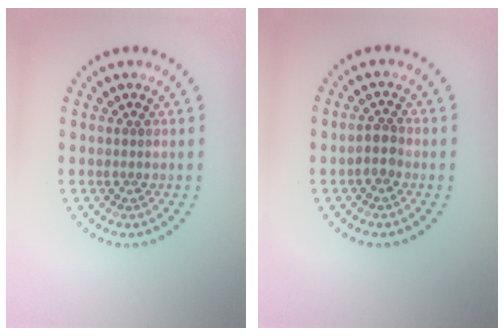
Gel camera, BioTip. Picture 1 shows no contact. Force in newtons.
{"total": 1.8, "press": 1.6, "slide": 0.8}